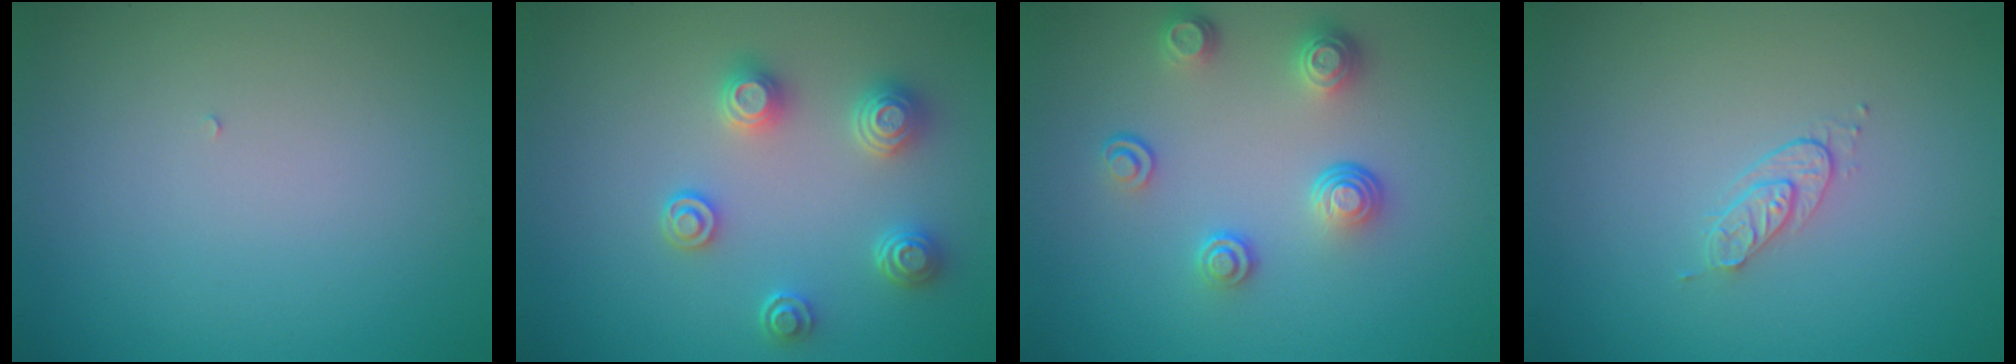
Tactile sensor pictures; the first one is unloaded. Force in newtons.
{"total": 3.3, "press": 3.1, "slide": 1.3}
{"total": 3.7, "press": 2.8, "slide": 2.4}
{"total": 1.5, "press": 0.8, "slide": 1.3}